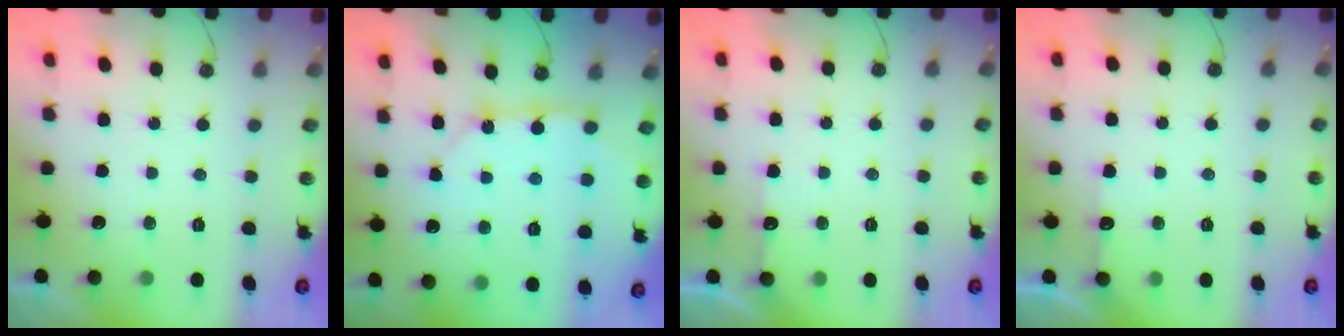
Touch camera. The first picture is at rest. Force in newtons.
{"total": 10.5, "press": 10.5, "slide": 0.8}
{"total": 5.9, "press": 5.9, "slide": 0.8}
{"total": 5.9, "press": 5.9, "slide": 0.8}